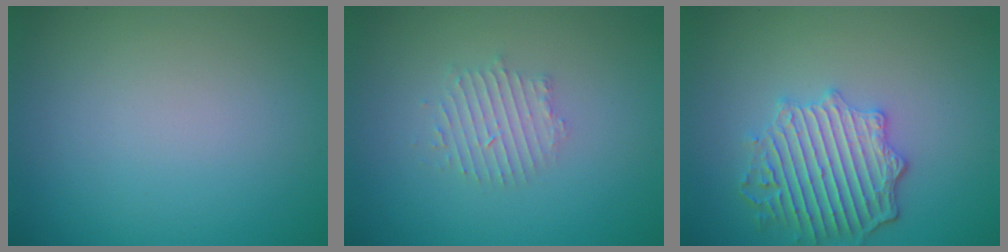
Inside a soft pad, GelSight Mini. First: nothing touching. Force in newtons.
{"total": 2.1, "press": 2.1, "slide": 0.4}
{"total": 5.3, "press": 4.5, "slide": 2.7}